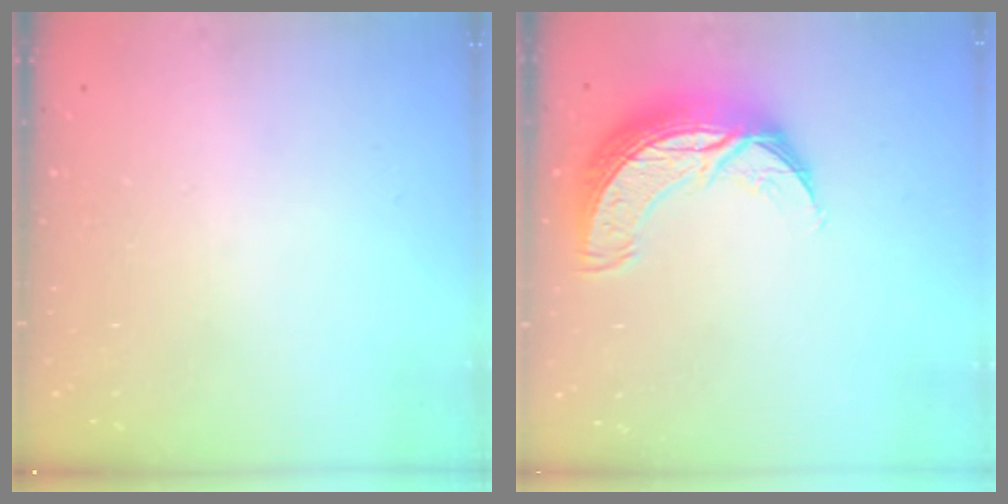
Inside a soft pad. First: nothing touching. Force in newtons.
{"total": 10.8, "press": 10.7, "slide": 1.0}